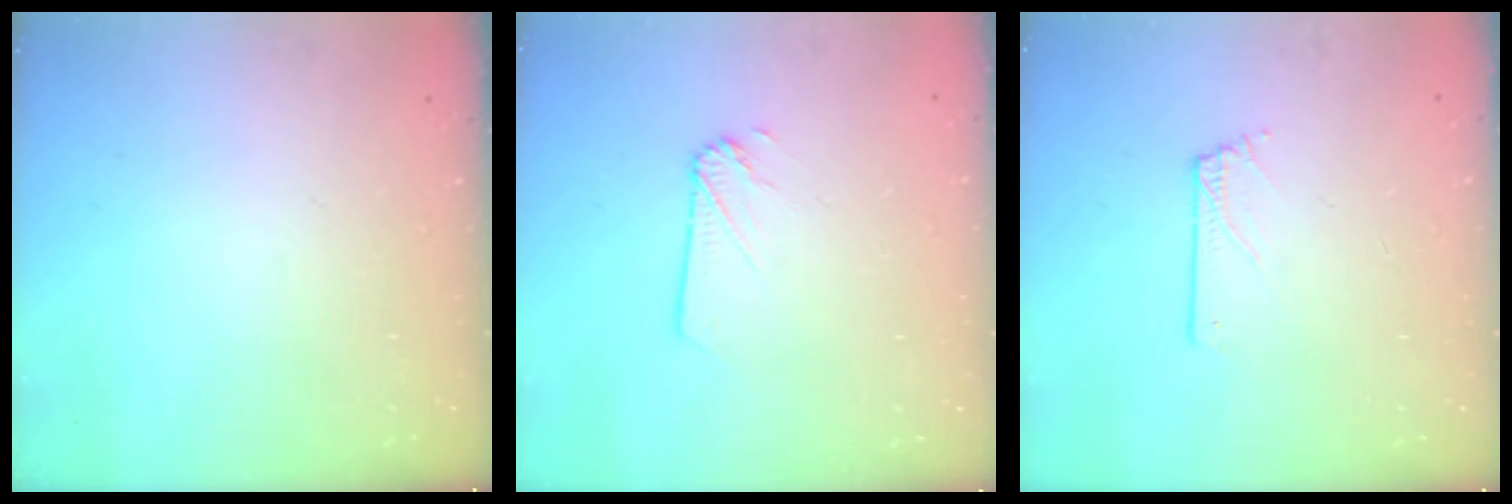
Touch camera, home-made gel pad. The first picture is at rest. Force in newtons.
{"total": 1.3, "press": 1.3, "slide": 0.1}
{"total": 0.7, "press": 0.7, "slide": 0.1}